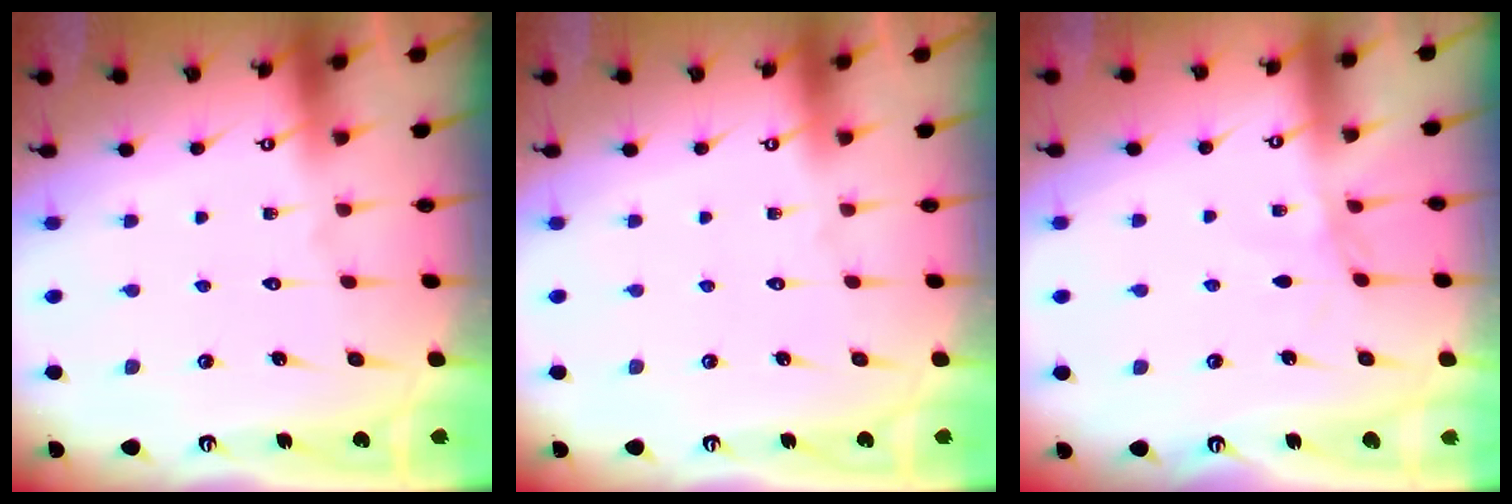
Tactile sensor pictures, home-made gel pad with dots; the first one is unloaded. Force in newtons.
{"total": 0.0}
{"total": 2.4, "press": 2.4, "slide": 0.5}